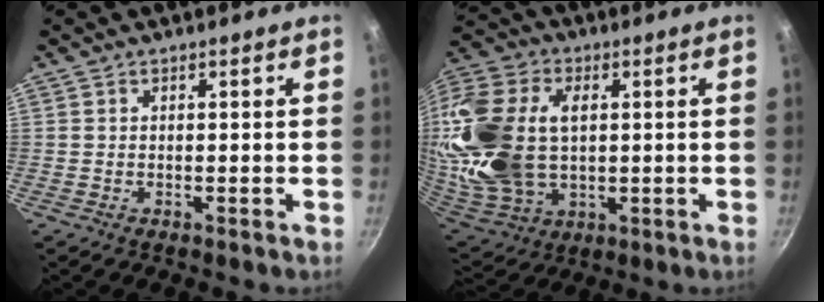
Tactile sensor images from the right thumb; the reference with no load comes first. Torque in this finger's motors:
{"motor_torque": [0.98, 4.02, 1.70, -1.07, 0.75]}